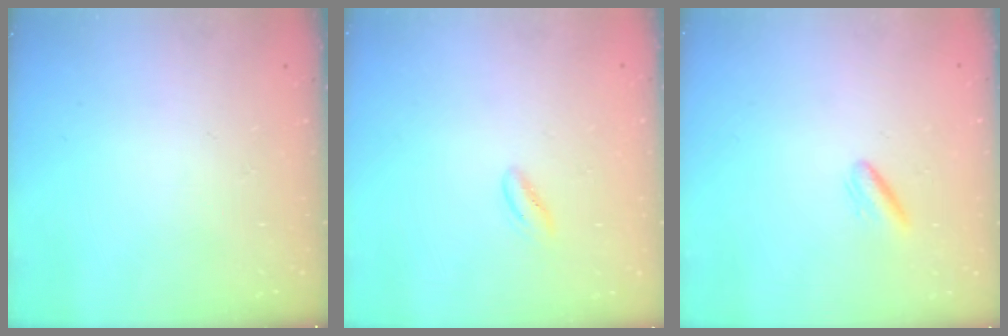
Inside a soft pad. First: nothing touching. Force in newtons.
{"total": 2.6, "press": 2.5, "slide": 0.6}
{"total": 3.0, "press": 2.8, "slide": 1.0}